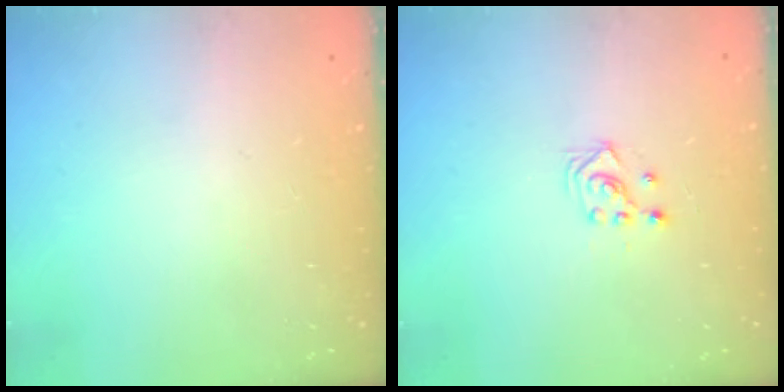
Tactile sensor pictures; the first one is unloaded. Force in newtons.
{"total": 2.9, "press": 2.7, "slide": 1.0}